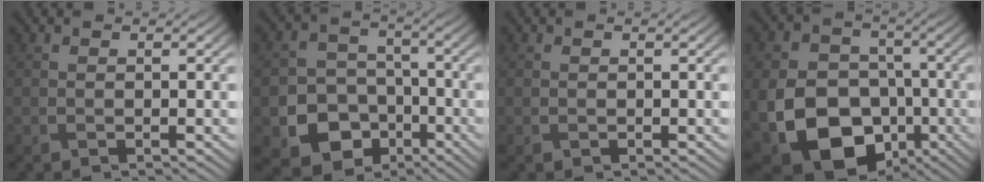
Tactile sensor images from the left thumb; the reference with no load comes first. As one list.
[{"total": 11.0, "force": [-4.7, 8.9, 4.3], "torque": [-0.096, -0.043, -0.098]}, {"total": 0.0}, {"total": 17.1, "force": [-5.7, 12.7, 10.0], "torque": [-0.217, -0.049, -0.096]}]